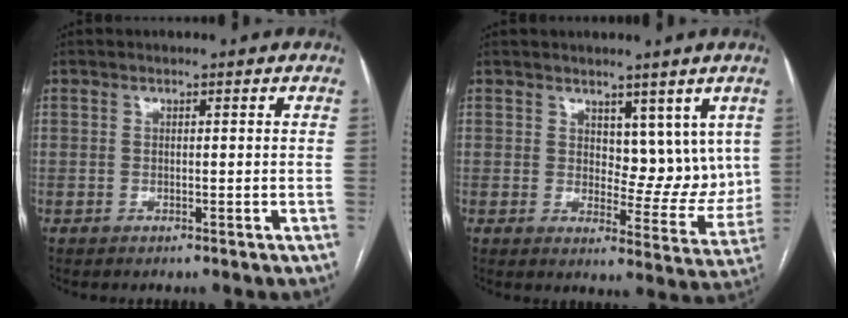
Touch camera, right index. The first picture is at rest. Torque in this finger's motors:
{"motor_torque": [0.09, 0.23, -0.02, 0.00]}